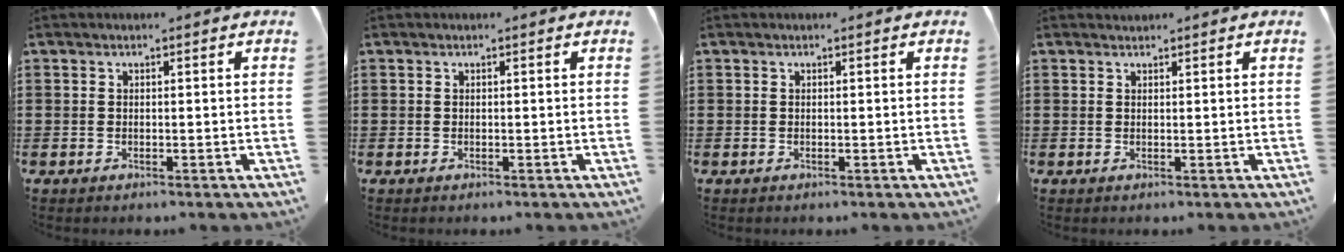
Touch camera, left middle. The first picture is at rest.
{"total": 0.0}
{"total": 0.0}
{"total": 0.6, "force": [0.5, 0.1, 0.1], "torque": [-0.005, 0.000, 0.011]}